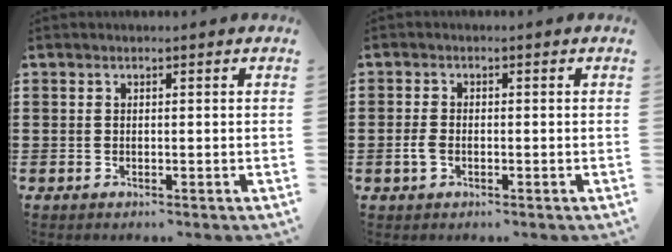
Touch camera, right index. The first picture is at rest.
{"total": 2.0, "force": [-0.7, 1.1, 1.6], "torque": [-0.046, -0.008, -0.016]}